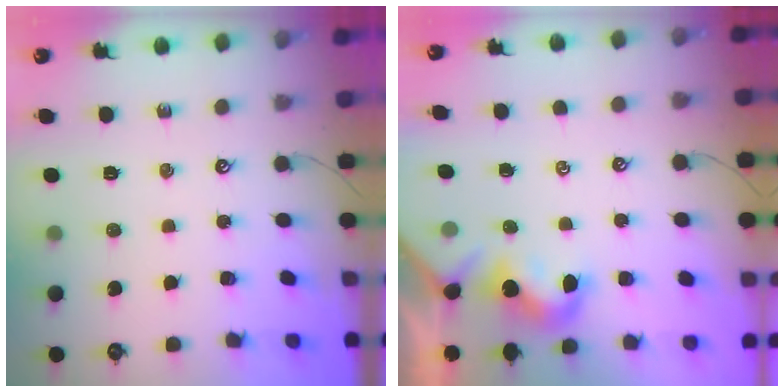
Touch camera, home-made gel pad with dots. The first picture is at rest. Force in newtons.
{"total": 0.0}